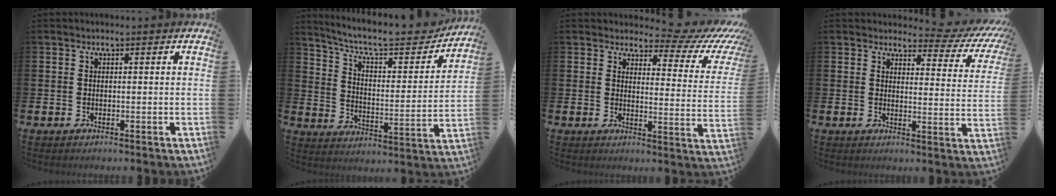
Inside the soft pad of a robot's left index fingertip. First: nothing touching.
{"total": 9.3, "force": [8.1, 2.4, 3.7], "torque": [-0.099, -0.055, 0.136]}
{"total": 4.9, "force": [4.0, 2.2, 1.9], "torque": [-0.022, -0.043, 0.055]}
{"total": 3.5, "force": [2.8, 1.8, 1.2], "torque": [-0.017, -0.029, 0.037]}